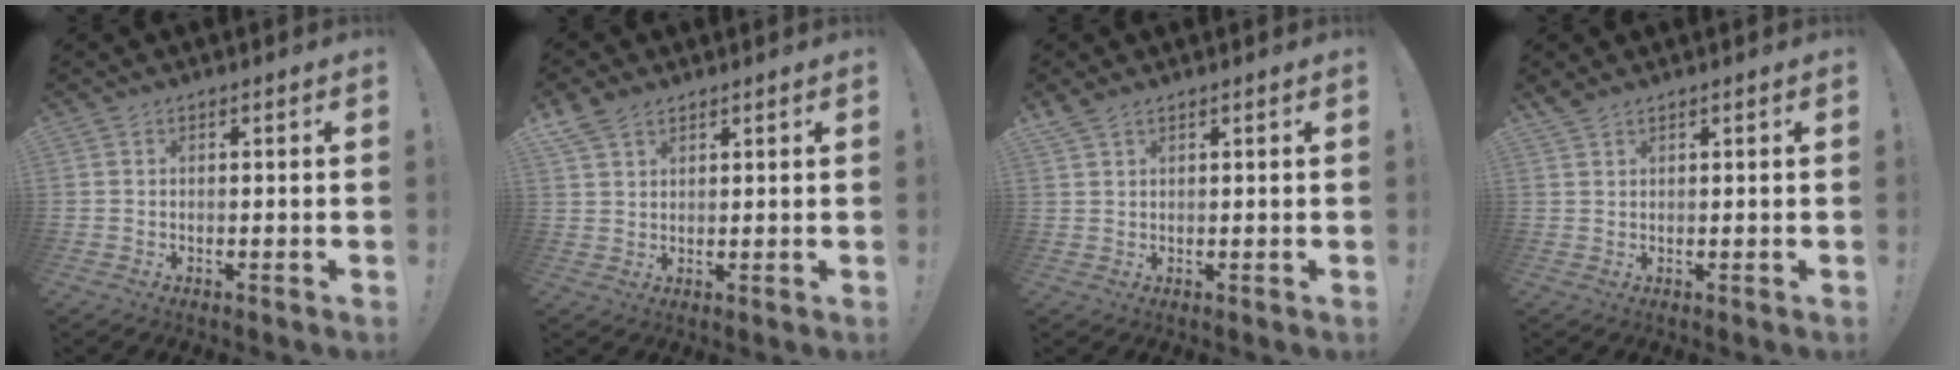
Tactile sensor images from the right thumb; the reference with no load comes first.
{"total": 5.6, "force": [4.0, 3.1, 2.3], "torque": [-0.046, -0.011, 0.078]}
{"total": 2.2, "force": [1.8, 0.8, 1.1], "torque": [-0.023, -0.006, 0.034]}
{"total": 1.8, "force": [1.5, 0.6, 0.8], "torque": [-0.008, -0.009, 0.027]}